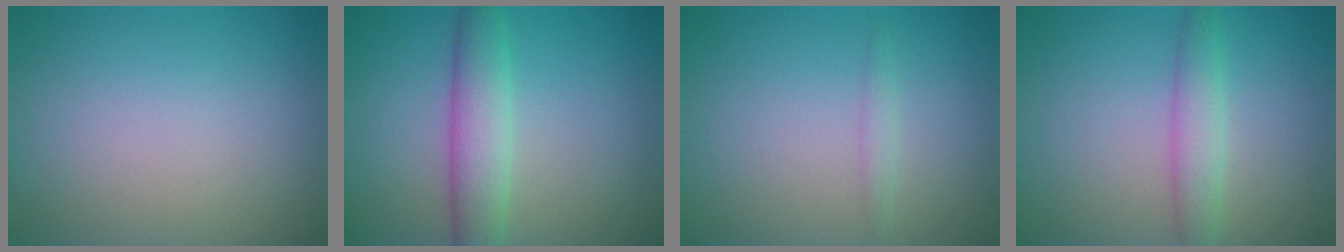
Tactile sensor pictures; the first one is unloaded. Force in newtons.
{"total": 4.3, "press": 4.3, "slide": 0.3}
{"total": 0.8, "press": 0.8, "slide": 0.0}
{"total": 2.8, "press": 2.8, "slide": 0.1}